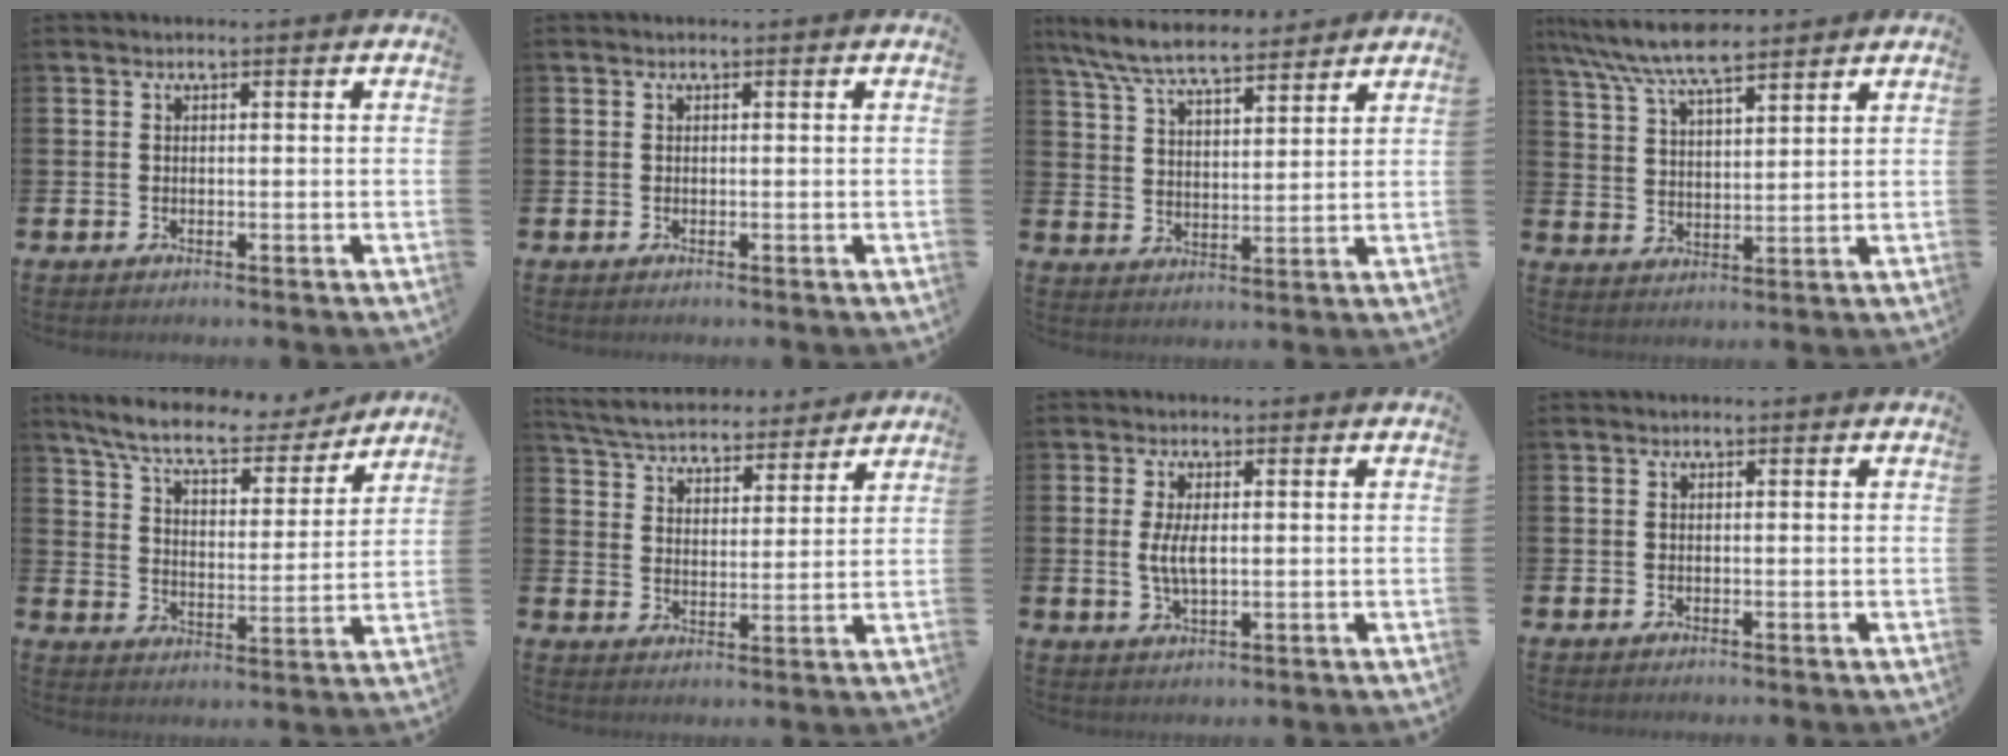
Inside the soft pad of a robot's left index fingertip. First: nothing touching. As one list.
[{"total": 0.0}, {"total": 7.8, "force": [7.2, 1.3, 2.6], "torque": [-0.078, -0.034, 0.131]}, {"total": 7.8, "force": [7.1, 1.5, 2.9], "torque": [-0.081, -0.028, 0.128]}, {"total": 8.9, "force": [8.0, 1.8, 3.4], "torque": [-0.093, -0.051, 0.136]}, {"total": 5.6, "force": [5.5, 1.2, 0.7], "torque": [-0.042, -0.041, 0.094]}, {"total": 3.8, "force": [0.4, 1.6, 3.5], "torque": [-0.063, 0.003, 0.004]}, {"total": 0.0}]